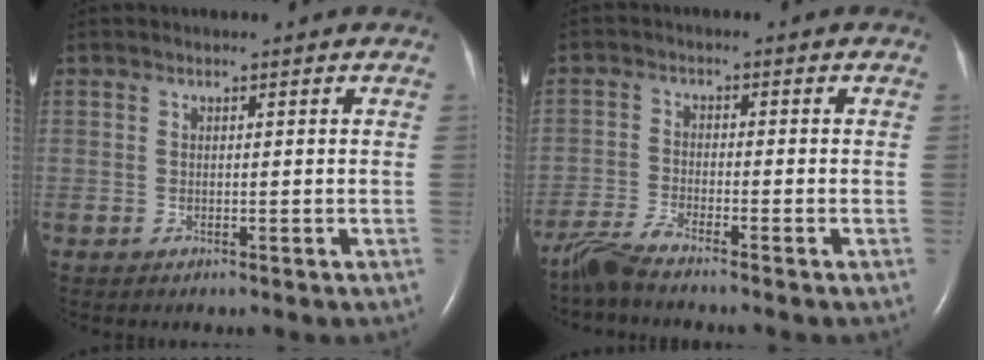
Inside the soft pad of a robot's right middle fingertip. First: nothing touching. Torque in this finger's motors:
{"motor_torque": [-0.15, -0.20, 0.01, 0.01]}